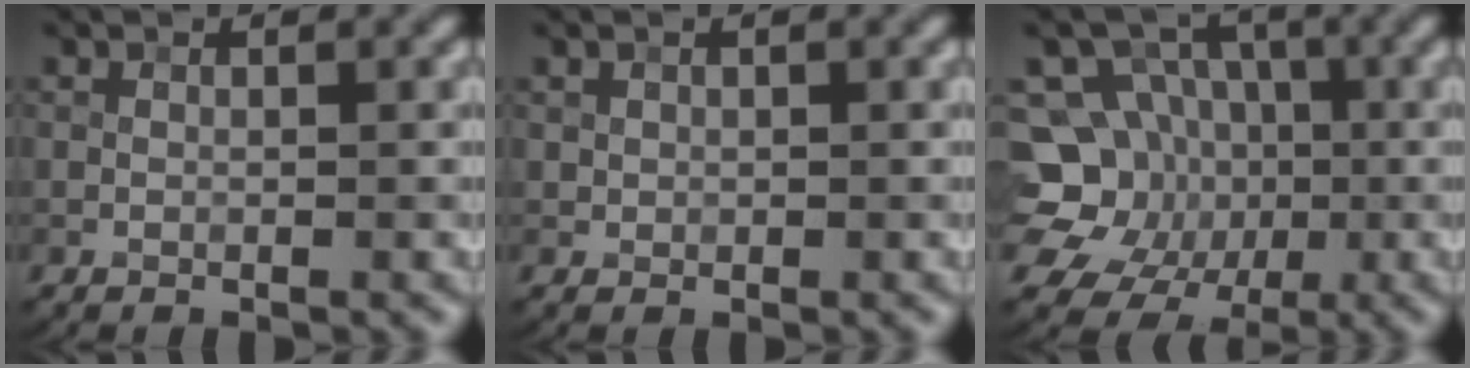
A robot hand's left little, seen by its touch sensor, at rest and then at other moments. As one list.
[{"total": 0.7, "force": [0.3, 0.6, 0.2], "torque": [-0.005, -0.003, 0.009]}, {"total": 10.7, "force": [-1.5, 9.8, 3.8], "torque": [-0.073, 0.008, -0.052]}]